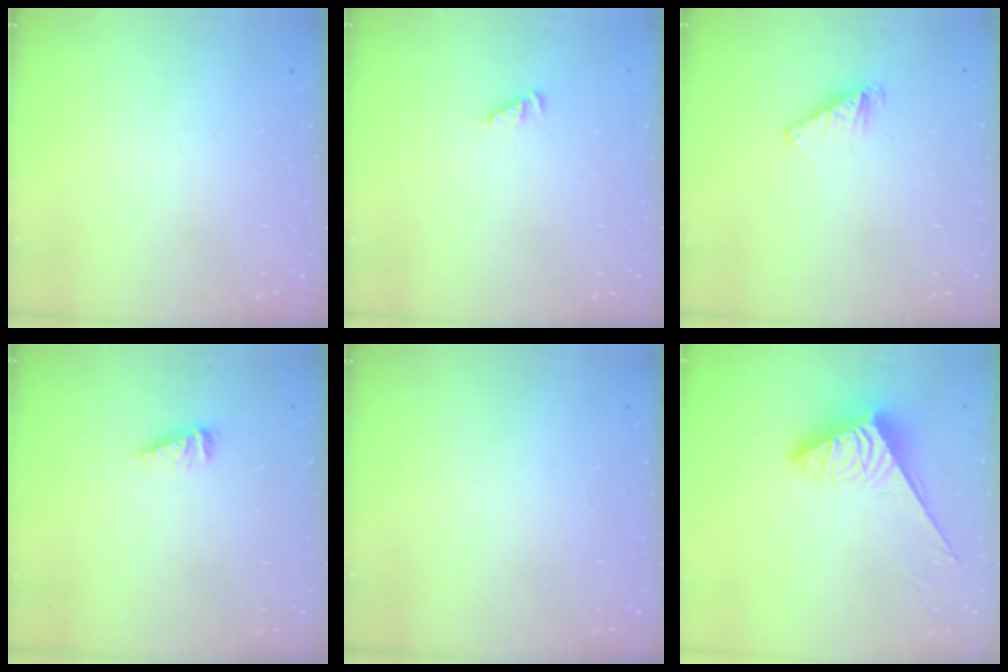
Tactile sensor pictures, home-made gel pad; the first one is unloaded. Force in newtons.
{"total": 2.0, "press": 2.0, "slide": 0.2}
{"total": 4.8, "press": 4.8, "slide": 0.4}
{"total": 3.5, "press": 3.5, "slide": 0.3}
{"total": 0.0}
{"total": 3.7, "press": 3.7, "slide": 0.4}